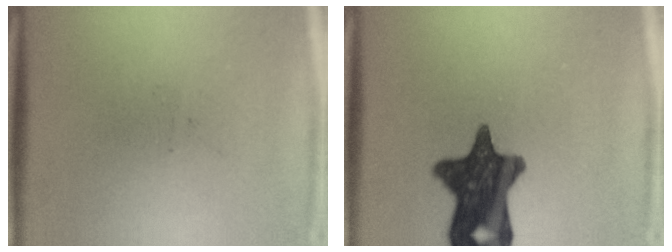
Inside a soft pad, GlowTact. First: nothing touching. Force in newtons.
{"total": 13.4}